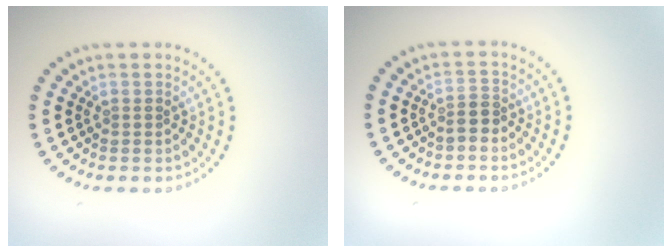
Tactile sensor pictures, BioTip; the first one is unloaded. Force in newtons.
{"total": 1.2, "press": 0.9, "slide": 0.7}